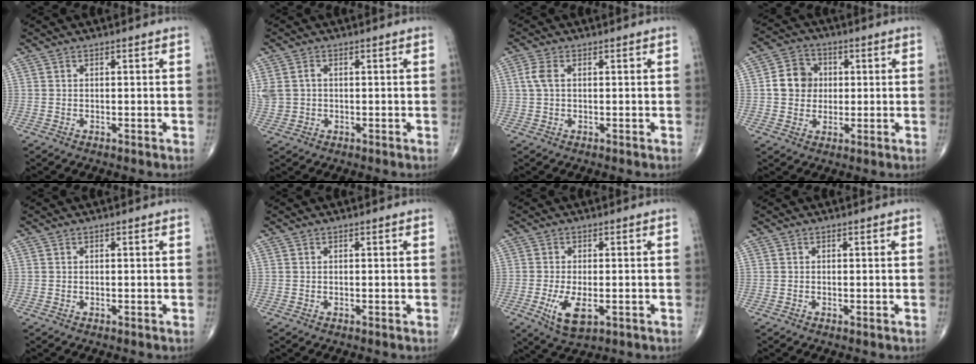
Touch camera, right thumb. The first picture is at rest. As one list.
[{"total": 5.3, "force": [0.6, 4.1, 3.2], "torque": [-0.082, 0.012, 0.020]}, {"total": 2.8, "force": [0.5, 1.5, 2.3], "torque": [-0.063, 0.011, 0.009]}, {"total": 7.7, "force": [0.6, 6.8, 3.6], "torque": [-0.037, 0.009, 0.002]}, {"total": 0.0}, {"total": 0.0}, {"total": 6.8, "force": [-2.1, 3.0, 5.7], "torque": [-0.104, -0.013, -0.029]}, {"total": 0.0}]